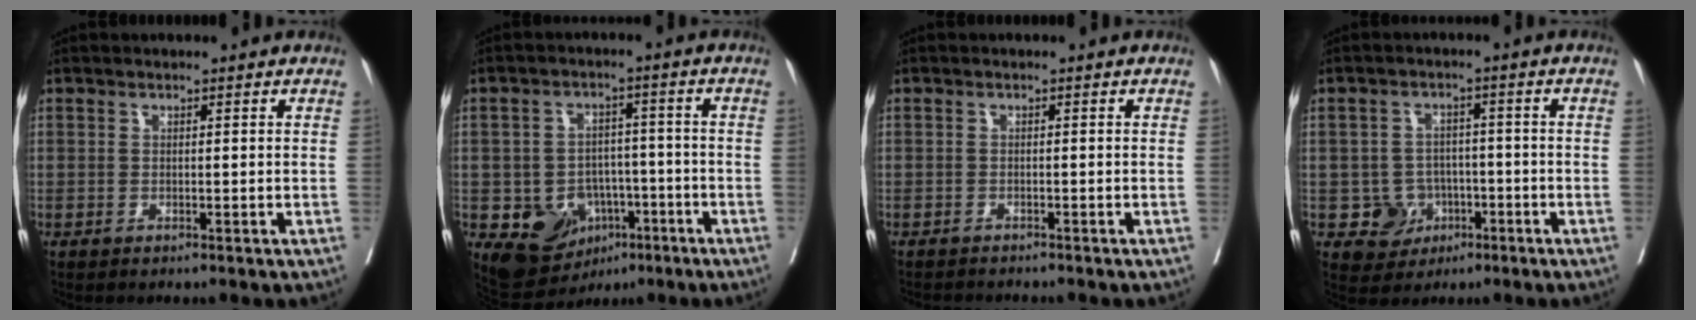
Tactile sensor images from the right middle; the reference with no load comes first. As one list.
[{"total": 9.2, "force": [-3.7, 7.5, 3.8], "torque": [-0.059, 0.017, -0.047]}, {"total": 3.0, "force": [-2.9, 0.2, 0.7], "torque": [-0.009, -0.009, -0.043]}, {"total": 5.4, "force": [-2.0, 5.0, 0.8], "torque": [-0.004, 0.012, -0.023]}]